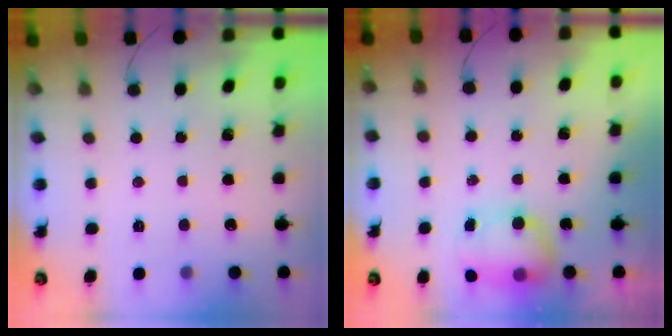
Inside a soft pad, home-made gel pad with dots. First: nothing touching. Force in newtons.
{"total": 10.6, "press": 8.6, "slide": 6.3}